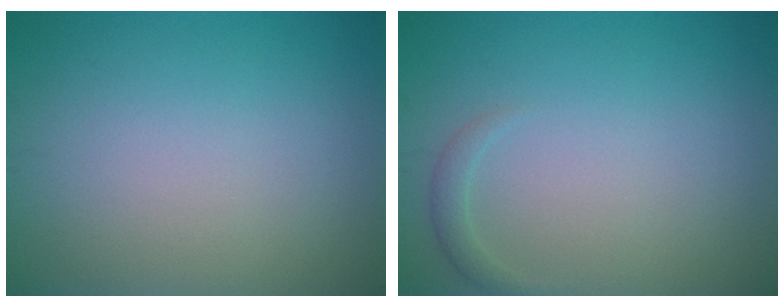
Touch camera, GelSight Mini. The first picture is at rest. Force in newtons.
{"total": 1.1, "press": 1.1, "slide": 0.0}